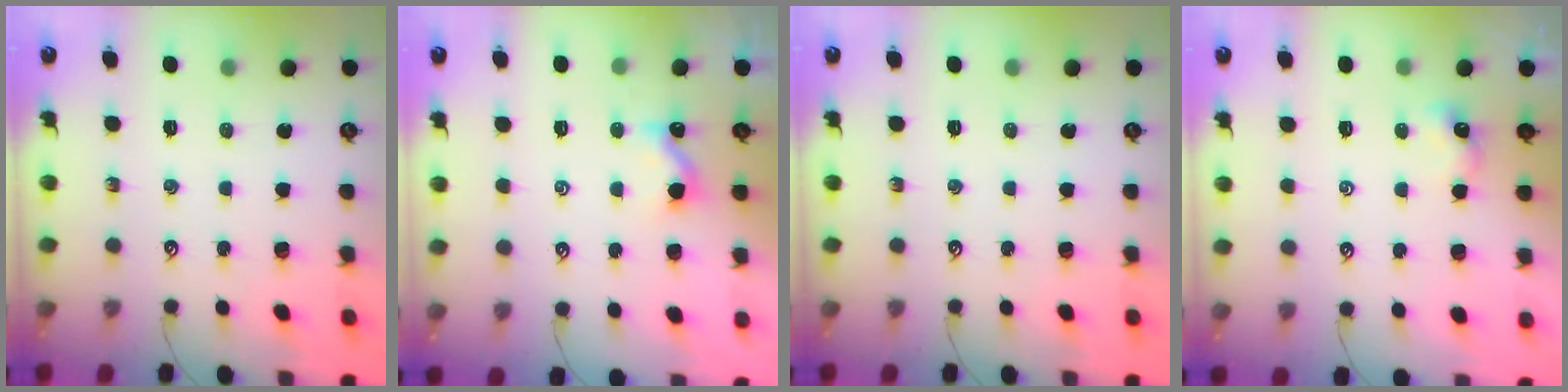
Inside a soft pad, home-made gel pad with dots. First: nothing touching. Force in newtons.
{"total": 0.0}
{"total": 0.0}
{"total": 2.9, "press": 2.9, "slide": 0.1}